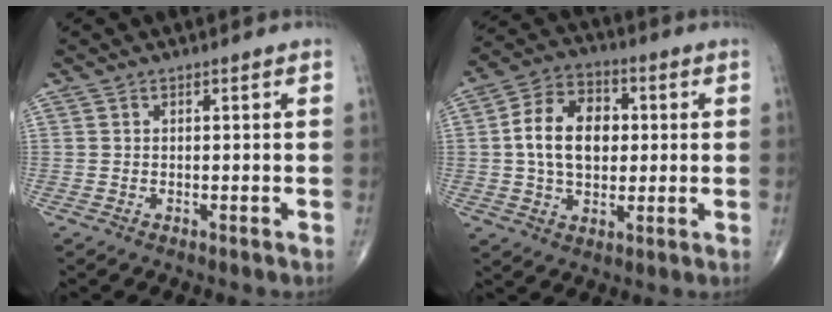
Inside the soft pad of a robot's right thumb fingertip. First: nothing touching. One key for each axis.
{"total": 13.6, "fx": 1.2, "fy": 9.4, "fz": 9.7, "tx": -0.148, "ty": 0.017, "tz": 0.016}